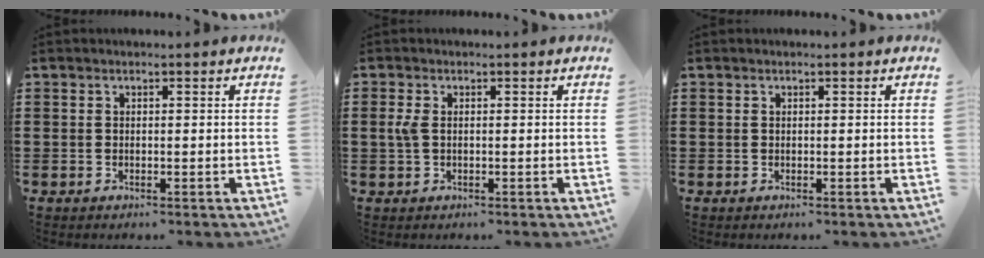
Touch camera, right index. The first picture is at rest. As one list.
[{"total": 2.4, "force": [0.2, 1.2, 2.0], "torque": [-0.064, -0.003, -0.006]}, {"total": 0.0}]